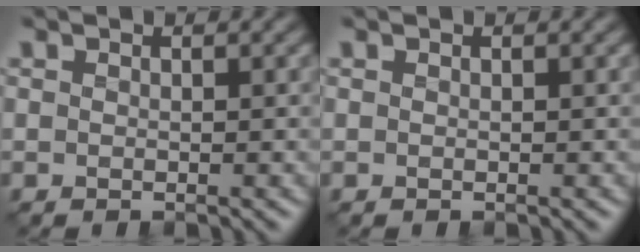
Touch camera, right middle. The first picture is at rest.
{"total": 0.0}